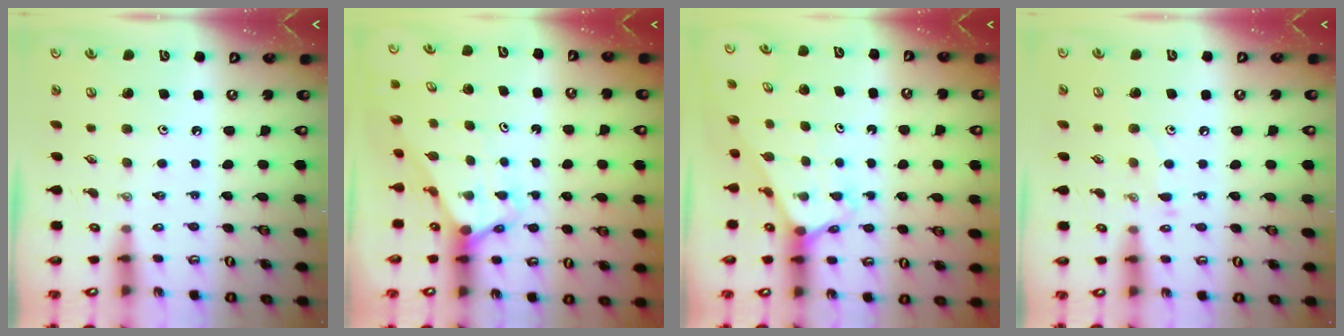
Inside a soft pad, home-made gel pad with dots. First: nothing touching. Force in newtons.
{"total": 2.9, "press": 2.9, "slide": 0.3}
{"total": 2.3, "press": 2.3, "slide": 0.2}
{"total": 5.8, "press": 5.8, "slide": 0.1}